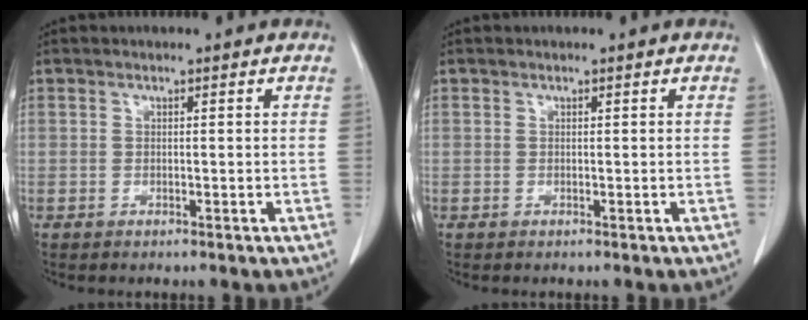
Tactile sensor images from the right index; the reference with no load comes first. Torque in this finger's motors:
{"motor_torque": [0.06, -0.02, -0.01, 0.01]}